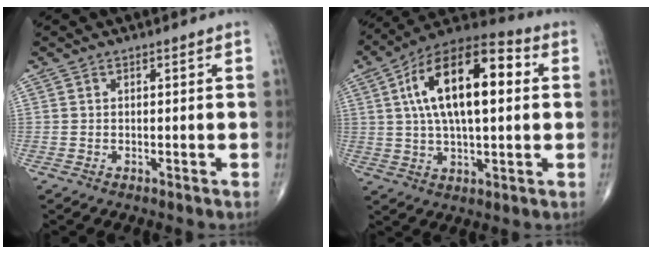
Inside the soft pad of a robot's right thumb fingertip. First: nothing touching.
{"total": 20.0, "force": [3.8, 9.0, 17.5], "torque": [-0.290, 0.026, 0.053]}